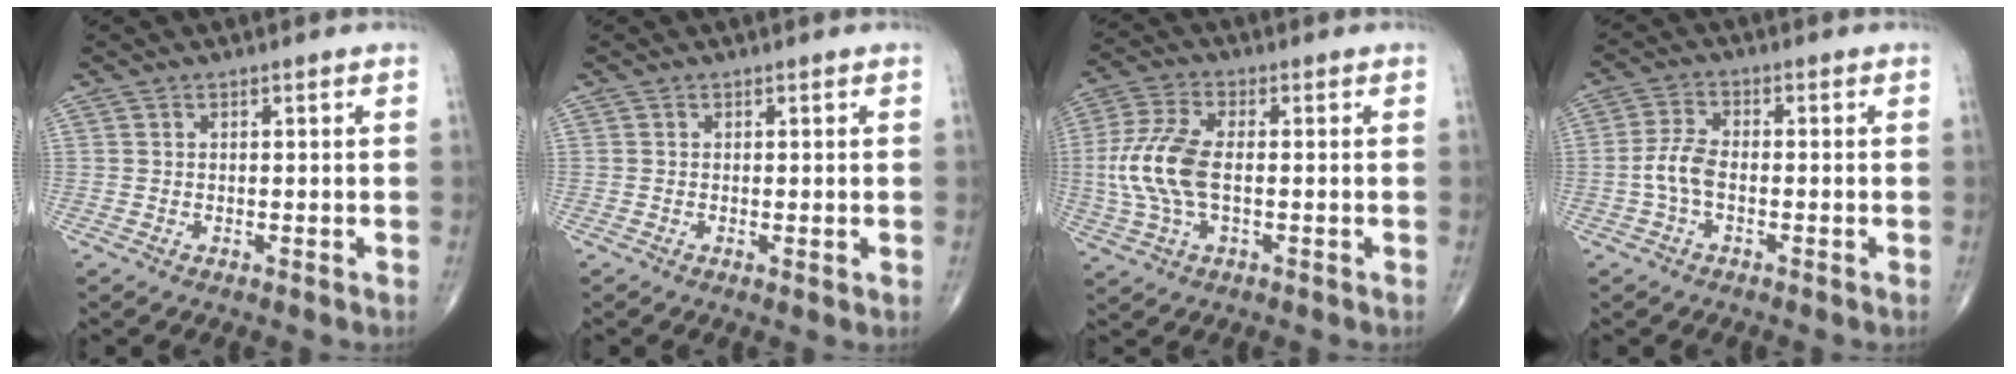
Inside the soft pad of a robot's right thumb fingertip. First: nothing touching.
{"total": 0.8, "force": [0.0, 0.2, 0.7], "torque": [-0.015, -0.004, -0.003]}
{"total": 11.4, "force": [-0.6, 5.5, 9.9], "torque": [-0.237, 0.012, -0.013]}
{"total": 4.8, "force": [-1.2, 2.4, 4.0], "torque": [-0.091, 0.017, -0.029]}